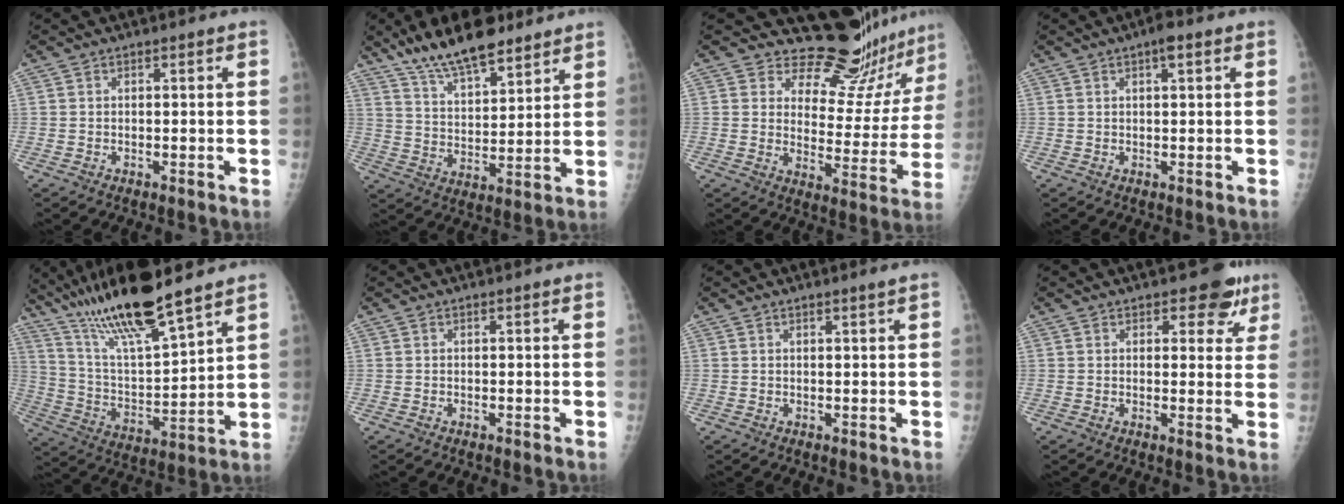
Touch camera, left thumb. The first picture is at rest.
{"total": 15.1, "force": [11.2, 5.3, 8.6], "torque": [-0.118, -0.054, 0.195]}
{"total": 15.8, "force": [15.1, 3.8, 3.0], "torque": [0.003, -0.143, 0.190]}
{"total": 2.5, "force": [1.3, 0.7, 2.1], "torque": [-0.028, 0.002, 0.016]}
{"total": 19.3, "force": [14.6, 2.4, 12.3], "torque": [-0.209, -0.062, 0.274]}
{"total": 0.0}
{"total": 0.8, "force": [0.6, -0.3, 0.5], "torque": [-0.016, -0.007, 0.014]}
{"total": 6.4, "force": [3.9, 3.4, 3.6], "torque": [-0.004, -0.015, 0.045]}